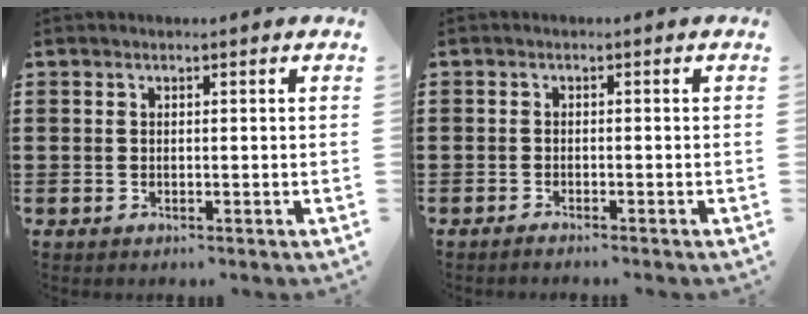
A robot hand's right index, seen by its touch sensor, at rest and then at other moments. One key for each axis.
{"total": 1.0, "fx": -1.0, "fy": -0.1, "fz": 0.1, "tx": -0.004, "ty": 0.000, "tz": -0.020}